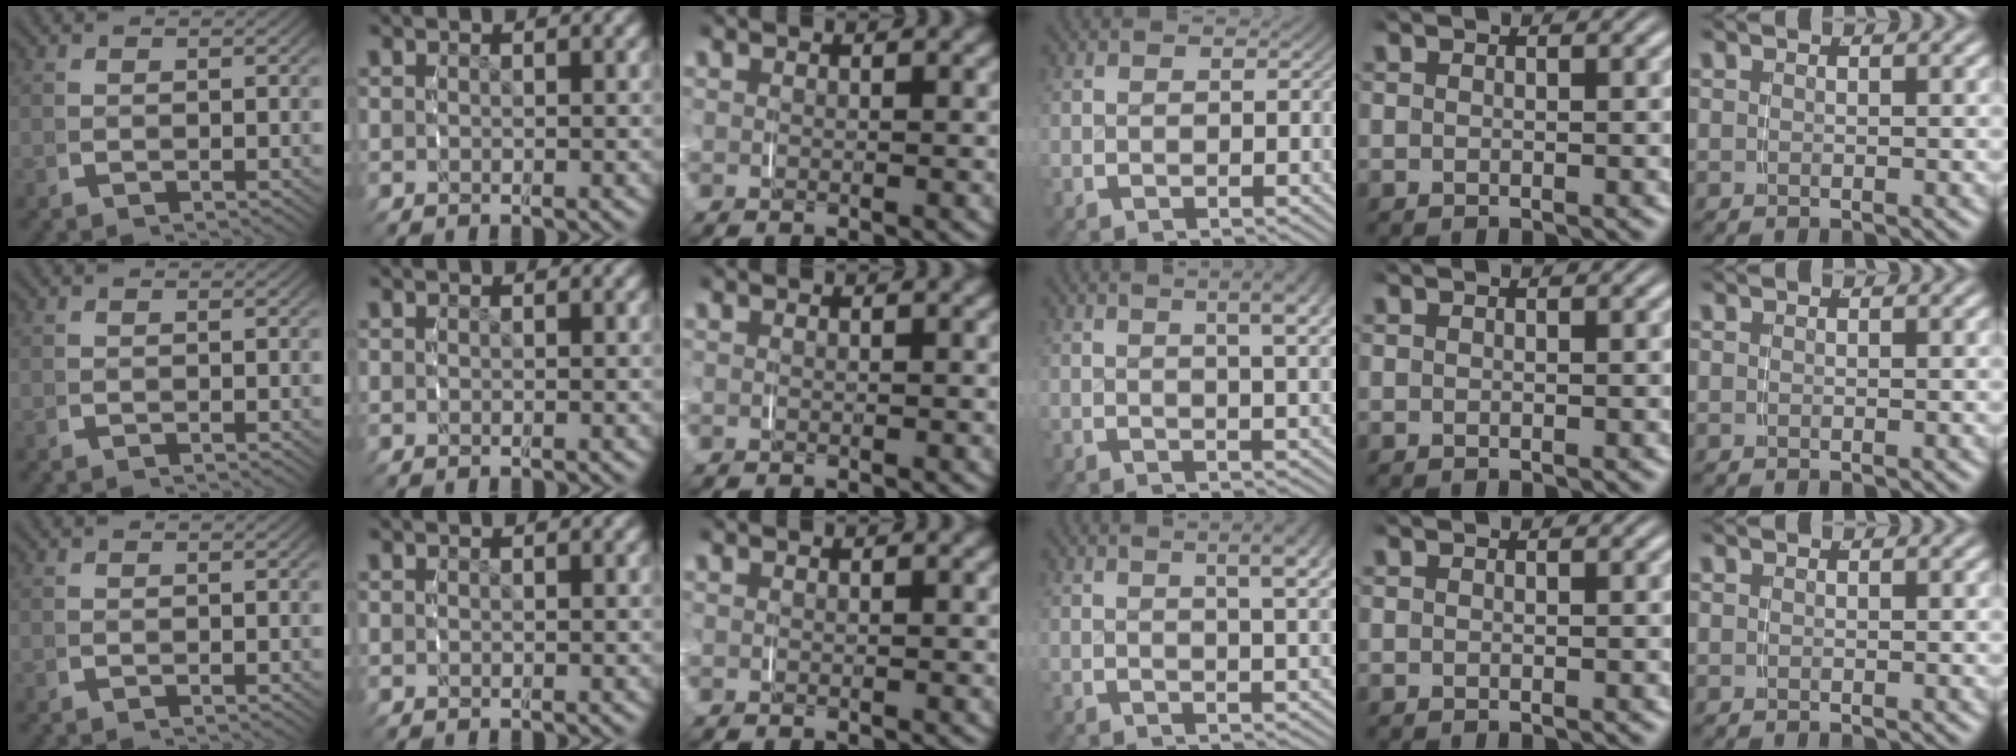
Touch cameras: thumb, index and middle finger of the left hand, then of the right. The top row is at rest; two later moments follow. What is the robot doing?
{"motion": "grasp_and_lifting", "object": "measuring cup"}